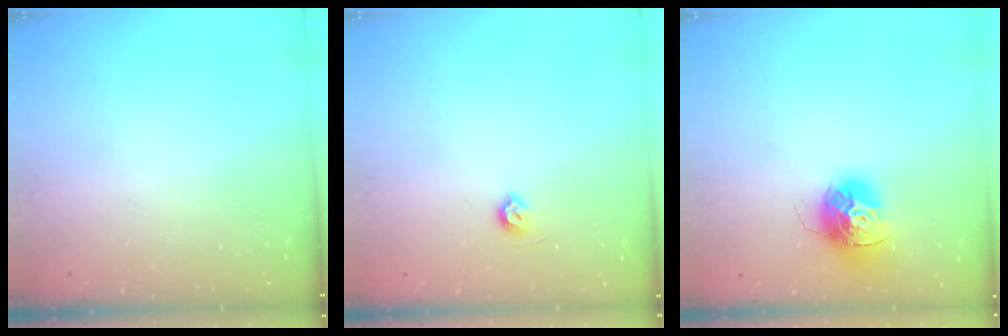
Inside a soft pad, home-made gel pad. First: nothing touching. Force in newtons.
{"total": 4.5, "press": 4.5, "slide": 0.7}
{"total": 15.2, "press": 15.2, "slide": 1.4}